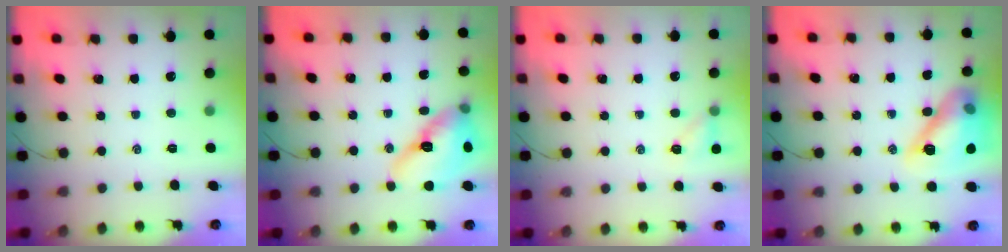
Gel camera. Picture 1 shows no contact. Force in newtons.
{"total": 16.4, "press": 16.0, "slide": 3.7}
{"total": 5.6, "press": 5.4, "slide": 1.7}
{"total": 15.8, "press": 15.6, "slide": 2.2}